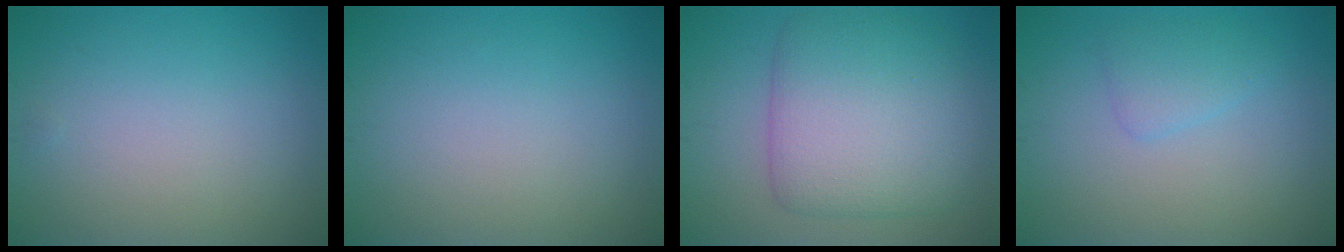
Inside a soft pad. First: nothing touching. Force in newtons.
{"total": 0.0}
{"total": 8.2, "press": 8.2, "slide": 0.2}
{"total": 1.8, "press": 1.8, "slide": 0.0}